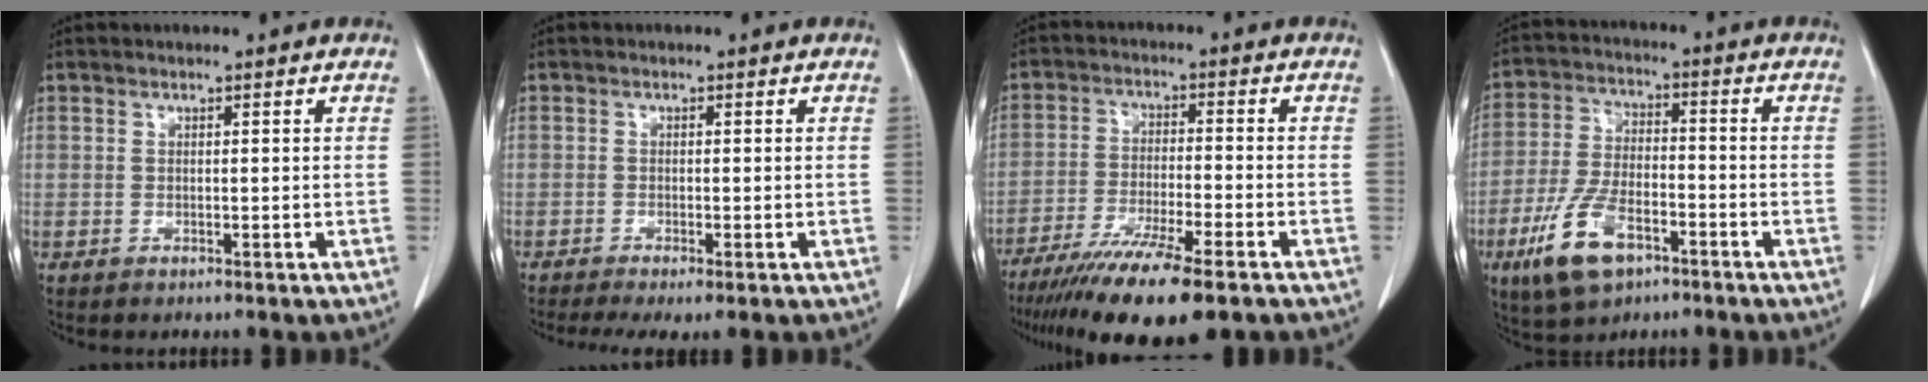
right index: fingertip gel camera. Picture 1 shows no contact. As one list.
[{"total": 4.7, "force": [-3.3, 0.8, 3.3], "torque": [-0.053, -0.014, -0.053]}, {"total": 14.5, "force": [-10.5, 1.2, 9.9], "torque": [-0.174, -0.038, -0.173]}, {"total": 11.2, "force": [-6.0, 4.8, 8.1], "torque": [-0.179, -0.003, -0.109]}]